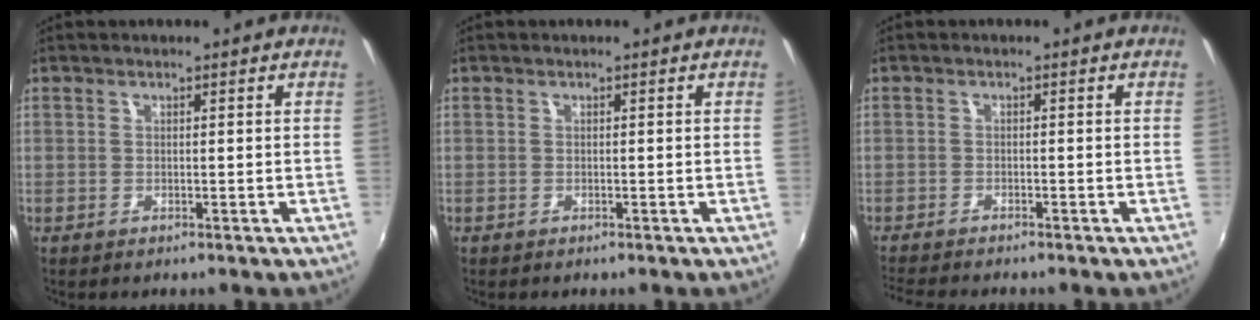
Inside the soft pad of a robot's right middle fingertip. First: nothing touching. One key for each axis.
{"total": 0.5, "fx": -0.4, "fy": 0.3, "fz": 0.0, "tx": -0.003, "ty": -0.002, "tz": -0.008}
{"total": 6.4, "fx": -5.8, "fy": 0.7, "fz": 2.7, "tx": -0.065, "ty": -0.019, "tz": -0.095}